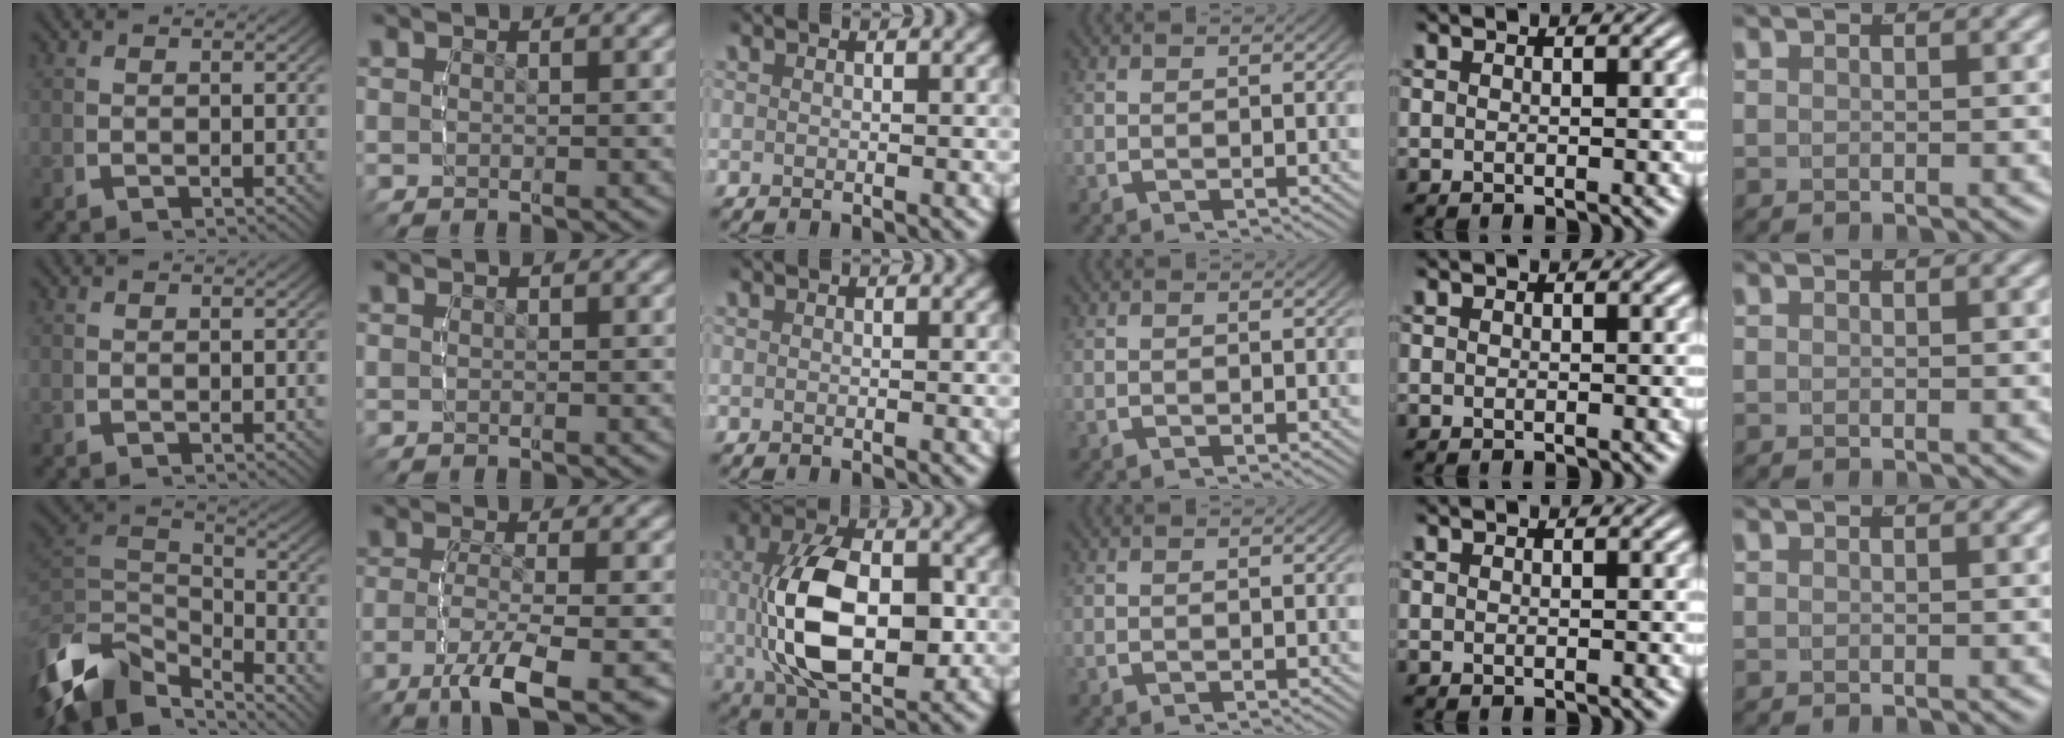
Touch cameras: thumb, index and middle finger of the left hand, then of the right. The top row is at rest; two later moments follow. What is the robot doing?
{"motion": "lift_and_place", "object": "bottle cap"}